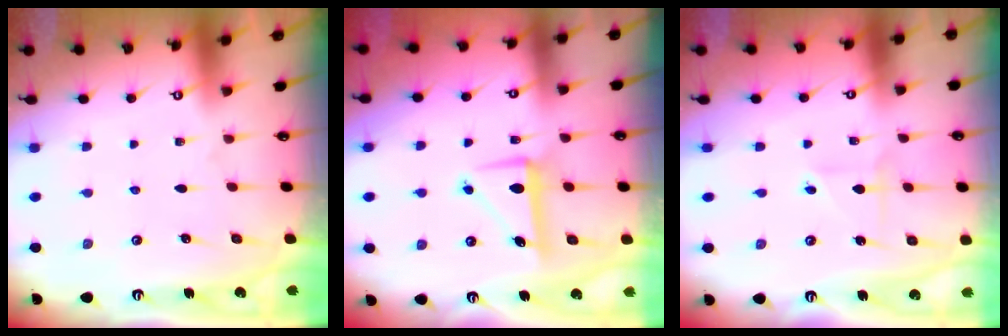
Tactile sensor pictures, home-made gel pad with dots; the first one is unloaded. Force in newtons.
{"total": 7.1, "press": 7.0, "slide": 1.3}
{"total": 3.0, "press": 2.8, "slide": 1.0}